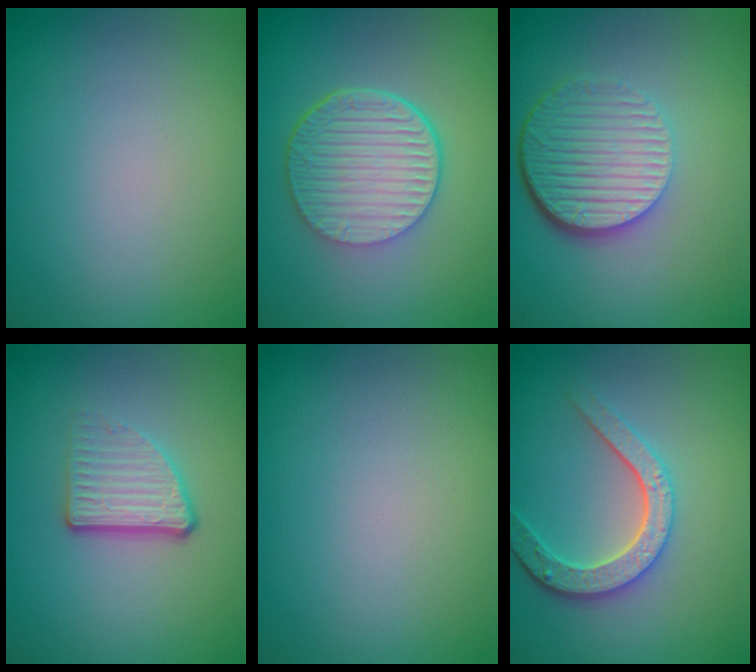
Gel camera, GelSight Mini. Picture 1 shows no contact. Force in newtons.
{"total": 6.7, "press": 4.5, "slide": 5.0}
{"total": 6.7, "press": 4.4, "slide": 5.0}
{"total": 3.7, "press": 2.4, "slide": 2.8}
{"total": 0.0}
{"total": 4.3, "press": 3.3, "slide": 2.7}